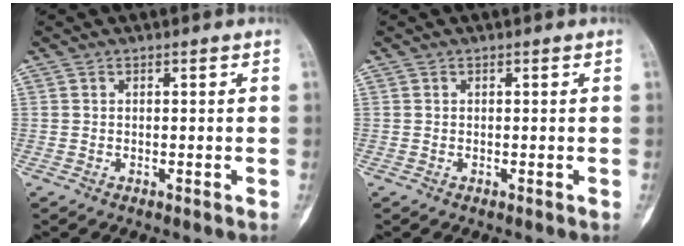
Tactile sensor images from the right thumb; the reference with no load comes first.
{"total": 0.0}